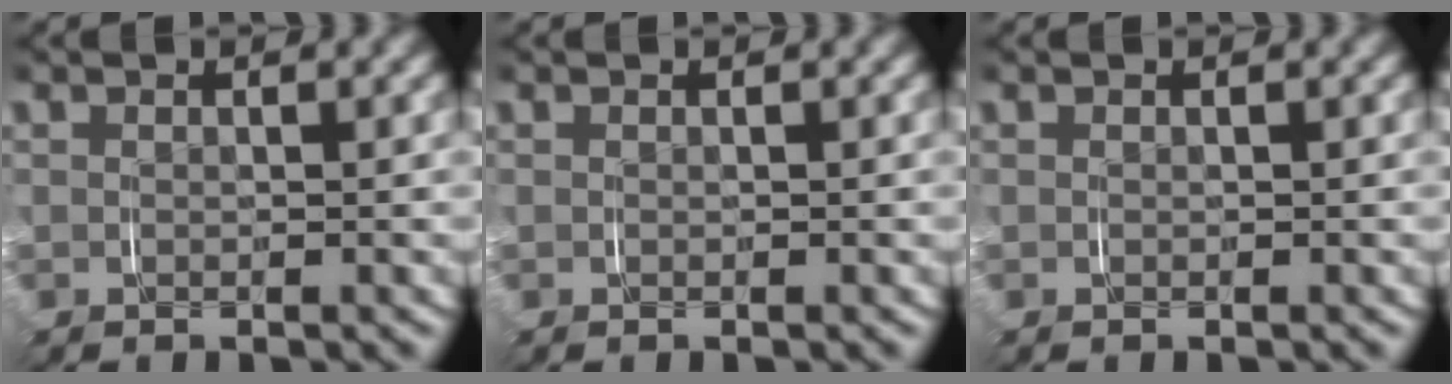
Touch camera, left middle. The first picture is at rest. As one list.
[{"total": 0.0}, {"total": 0.0}]